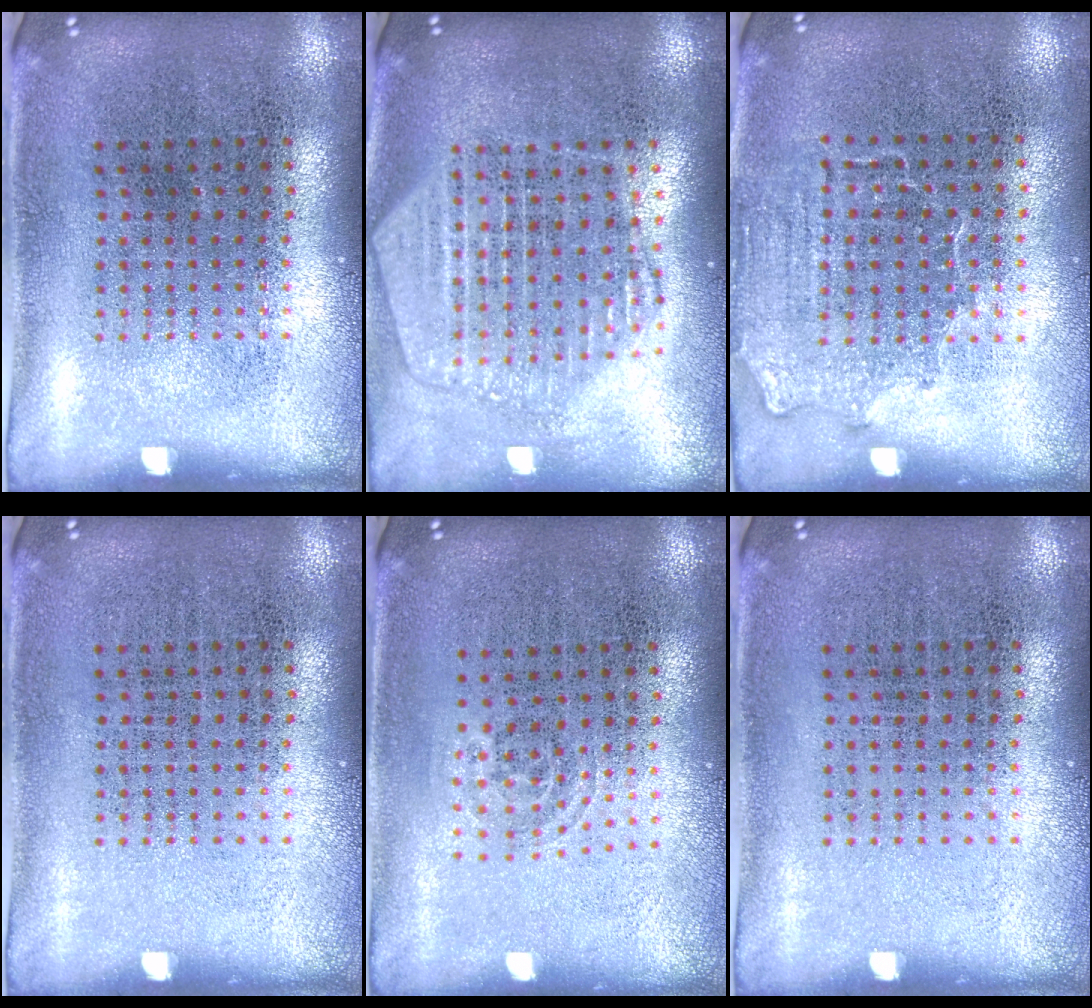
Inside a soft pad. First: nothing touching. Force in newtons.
{"total": 2.2, "press": 2.0, "slide": 1.0}
{"total": 1.4, "press": 1.2, "slide": 0.7}
{"total": 0.0}
{"total": 0.8, "press": 0.6, "slide": 0.6}
{"total": 0.0}